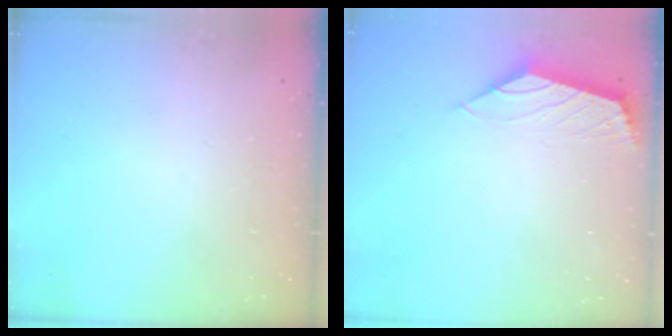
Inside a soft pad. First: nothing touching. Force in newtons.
{"total": 1.6, "press": 1.6, "slide": 0.2}